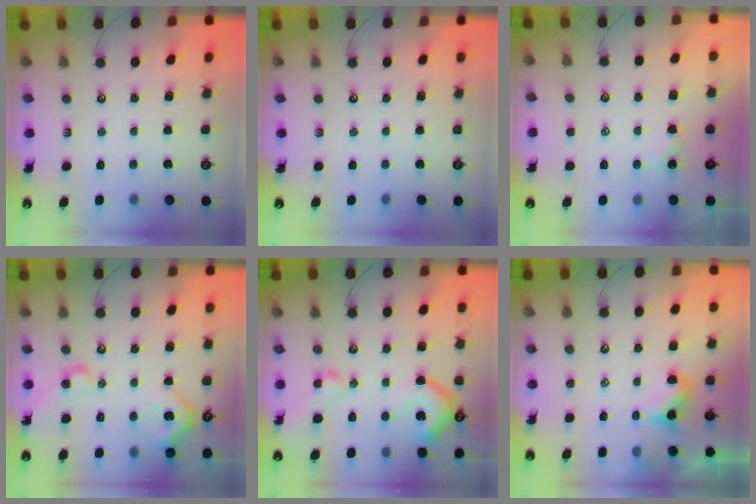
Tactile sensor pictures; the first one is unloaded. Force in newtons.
{"total": 0.0}
{"total": 3.6, "press": 3.6, "slide": 0.1}
{"total": 9.9, "press": 9.8, "slide": 1.4}
{"total": 10.7, "press": 10.6, "slide": 1.5}
{"total": 0.6, "press": 0.6, "slide": 0.3}